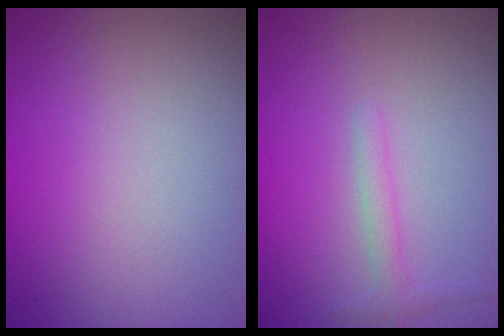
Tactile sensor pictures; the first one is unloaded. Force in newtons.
{"total": 1.4, "press": 1.4, "slide": 0.1}